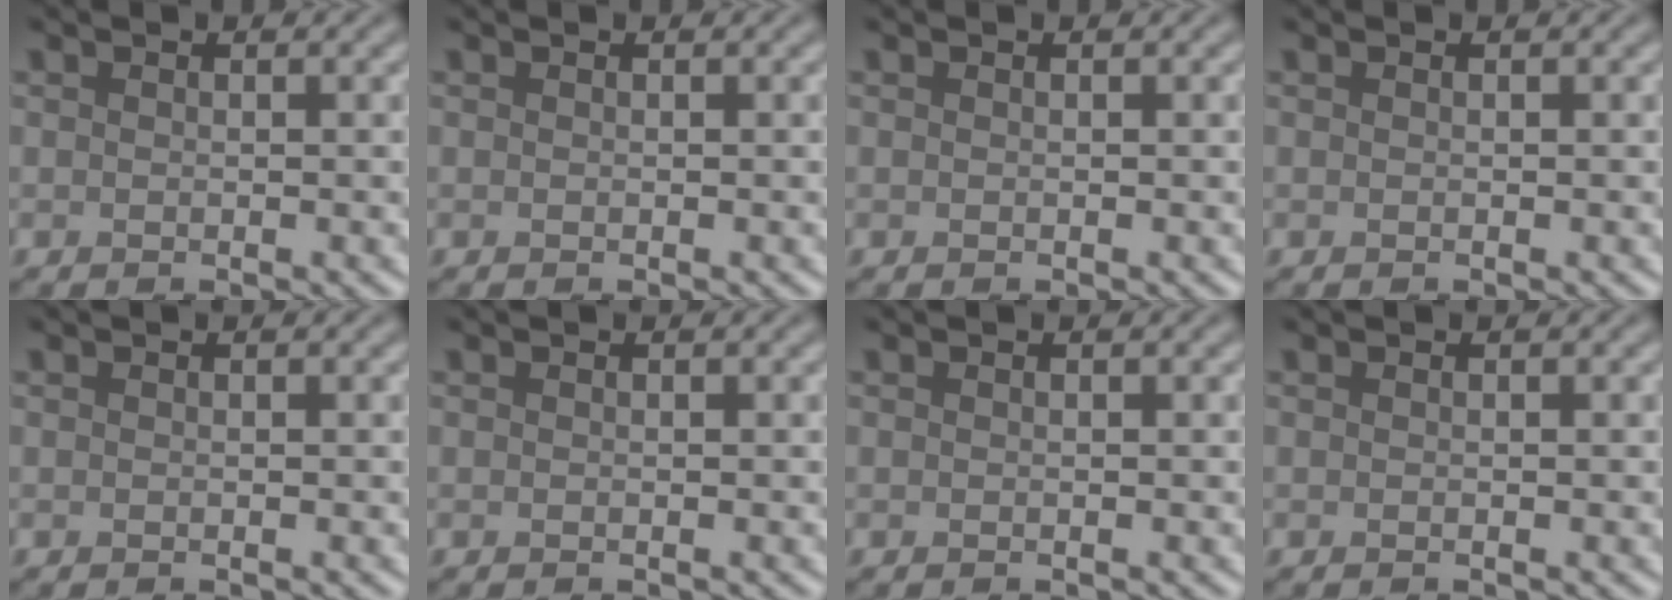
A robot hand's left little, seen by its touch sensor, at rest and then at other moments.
{"total": 0.0}
{"total": 0.0}
{"total": 0.0}
{"total": 0.0}
{"total": 0.0}
{"total": 0.0}
{"total": 0.0}